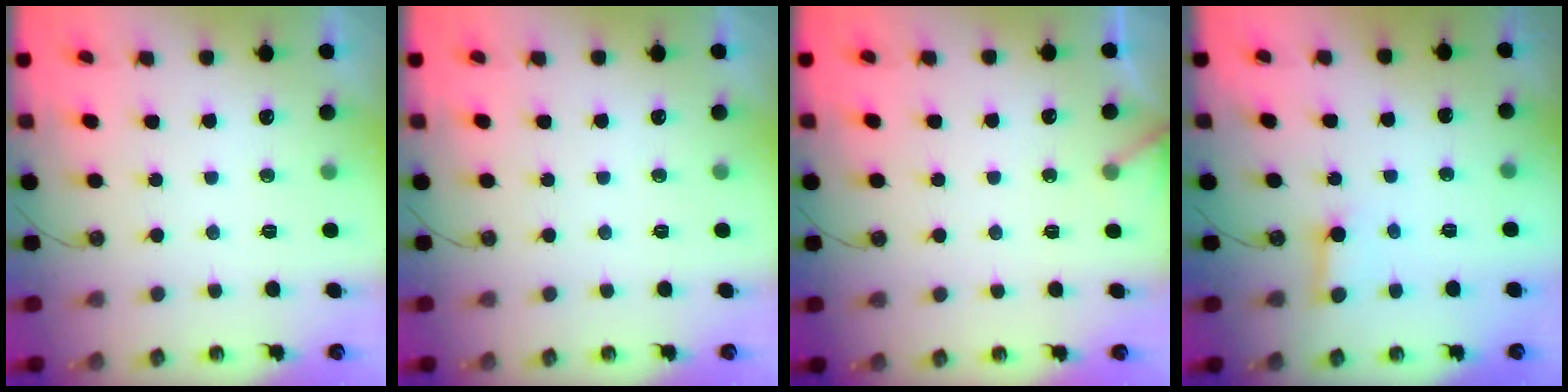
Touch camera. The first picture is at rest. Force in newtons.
{"total": 0.0}
{"total": 2.3, "press": 2.3, "slide": 0.1}
{"total": 3.0, "press": 3.0, "slide": 0.4}